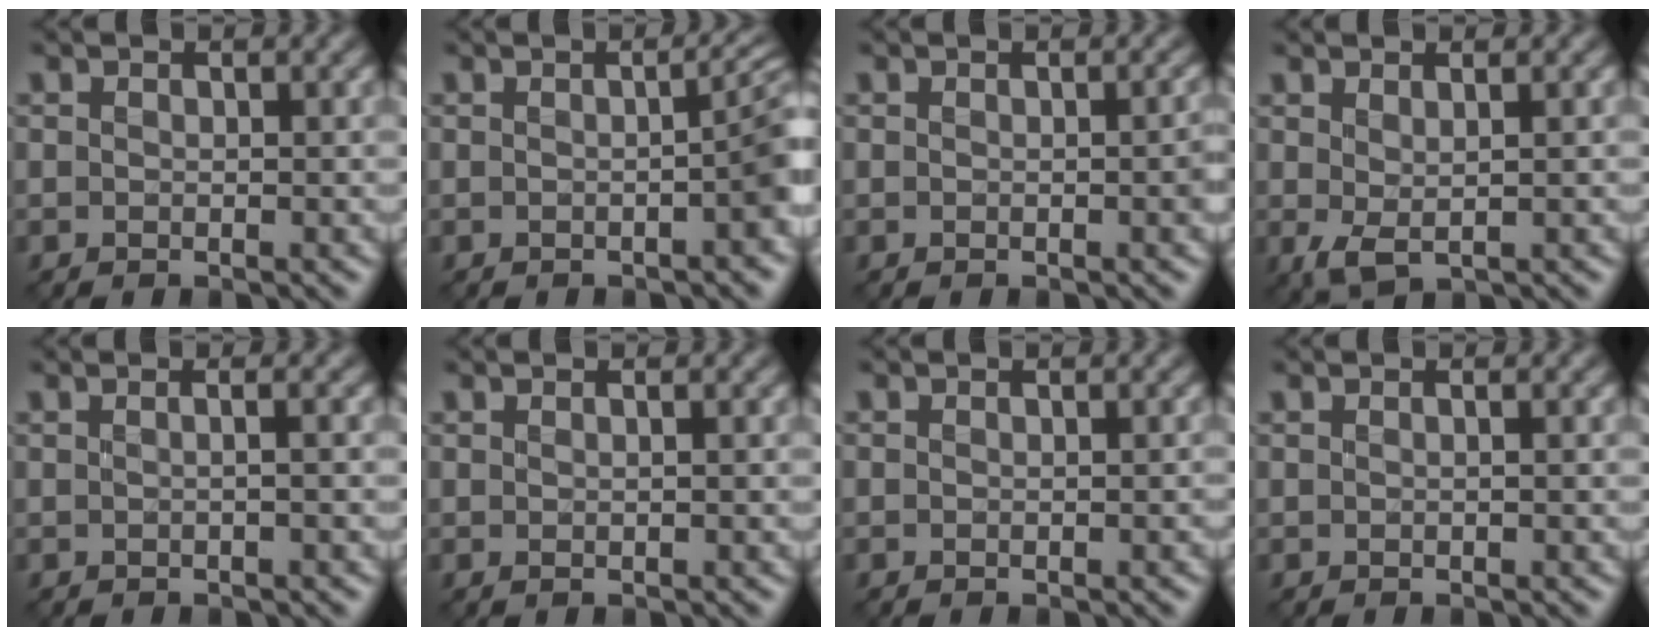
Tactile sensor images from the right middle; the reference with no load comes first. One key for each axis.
{"total": 4.2, "fx": -1.7, "fy": 1.2, "fz": 3.7, "tx": -0.030, "ty": -0.001, "tz": -0.016}
{"total": 1.5, "fx": -0.5, "fy": 0.3, "fz": 1.3, "tx": -0.016, "ty": 0.001, "tz": -0.008}
{"total": 0.8, "fx": 0.6, "fy": 0.1, "fz": 0.5, "tx": -0.021, "ty": 0.005, "tz": 0.011}
{"total": 1.1, "fx": 0.1, "fy": 0.1, "fz": 1.1, "tx": -0.010, "ty": -0.010, "tz": 0.001}
{"total": 0.9, "fx": 0.6, "fy": -0.5, "fz": -0.4, "tx": 0.006, "ty": 0.004, "tz": 0.012}
{"total": 0.5, "fx": -0.4, "fy": 0.1, "fz": 0.3, "tx": -0.003, "ty": 0.000, "tz": -0.005}
{"total": 0.8, "fx": 0.4, "fy": -0.5, "fz": -0.5, "tx": 0.007, "ty": 0.002, "tz": 0.008}